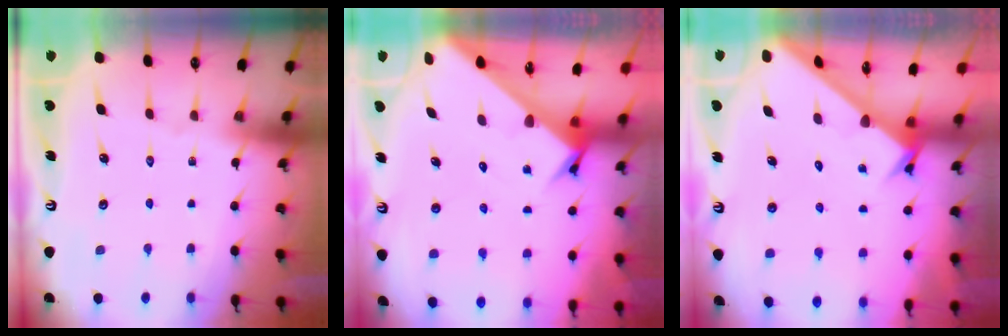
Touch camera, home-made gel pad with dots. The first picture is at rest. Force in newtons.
{"total": 2.8, "press": 2.8, "slide": 0.2}
{"total": 2.4, "press": 2.4, "slide": 0.1}